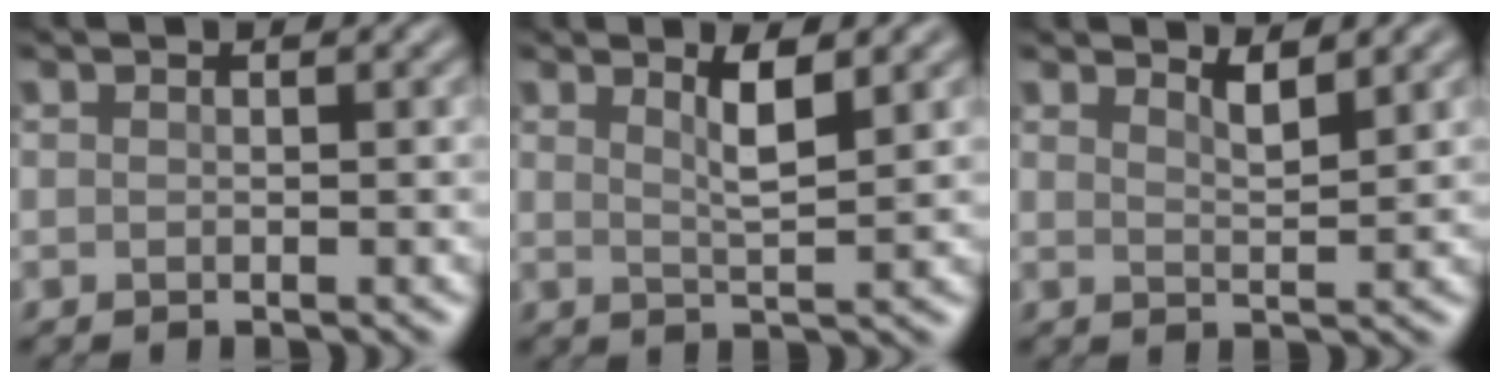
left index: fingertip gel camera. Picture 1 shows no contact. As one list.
[{"total": 2.6, "force": [1.1, 0.6, 2.3], "torque": [-0.033, -0.006, 0.020]}, {"total": 1.7, "force": [1.4, 0.3, 0.9], "torque": [-0.010, -0.003, 0.022]}]